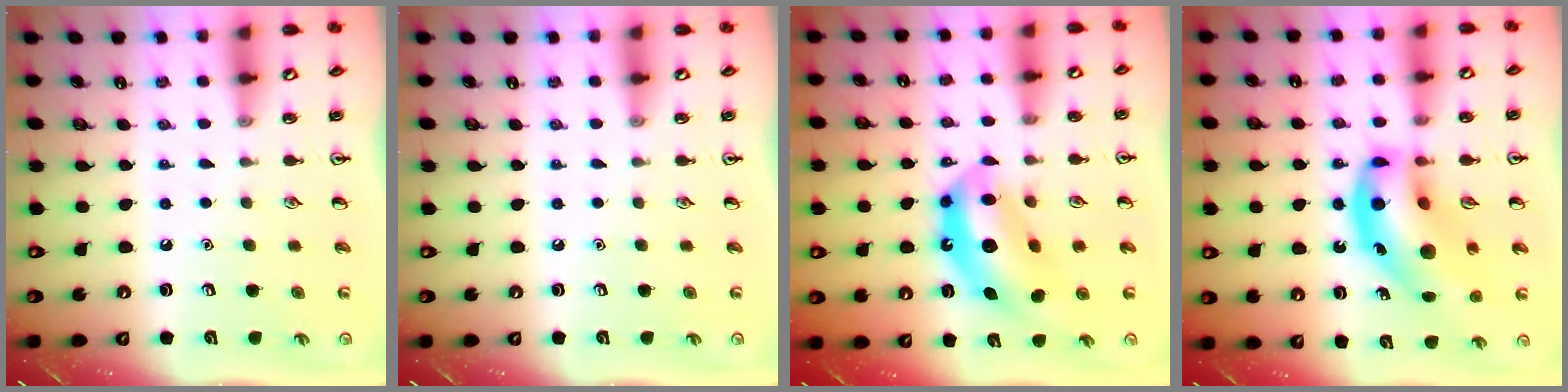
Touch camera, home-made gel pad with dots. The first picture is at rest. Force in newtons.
{"total": 0.0}
{"total": 12.9, "press": 12.2, "slide": 4.0}
{"total": 19.0, "press": 18.2, "slide": 5.3}